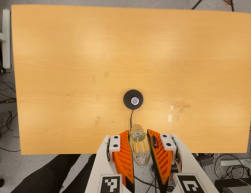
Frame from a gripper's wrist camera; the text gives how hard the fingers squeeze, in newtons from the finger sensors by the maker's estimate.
{"total": 22.5, "left": 24.2, "right": 20.9}